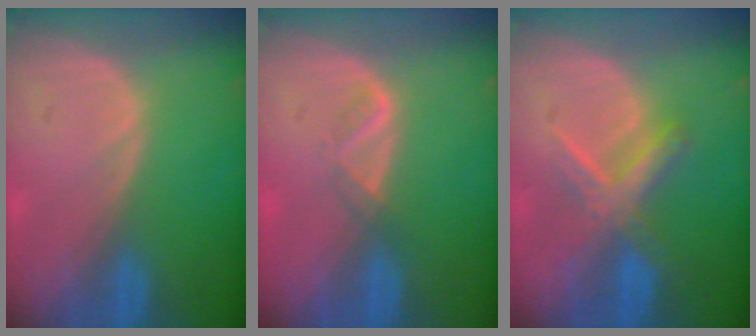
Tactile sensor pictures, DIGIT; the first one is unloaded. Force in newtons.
{"total": 1.9, "press": 1.8, "slide": 0.7}
{"total": 5.8, "press": 5.8, "slide": 0.5}